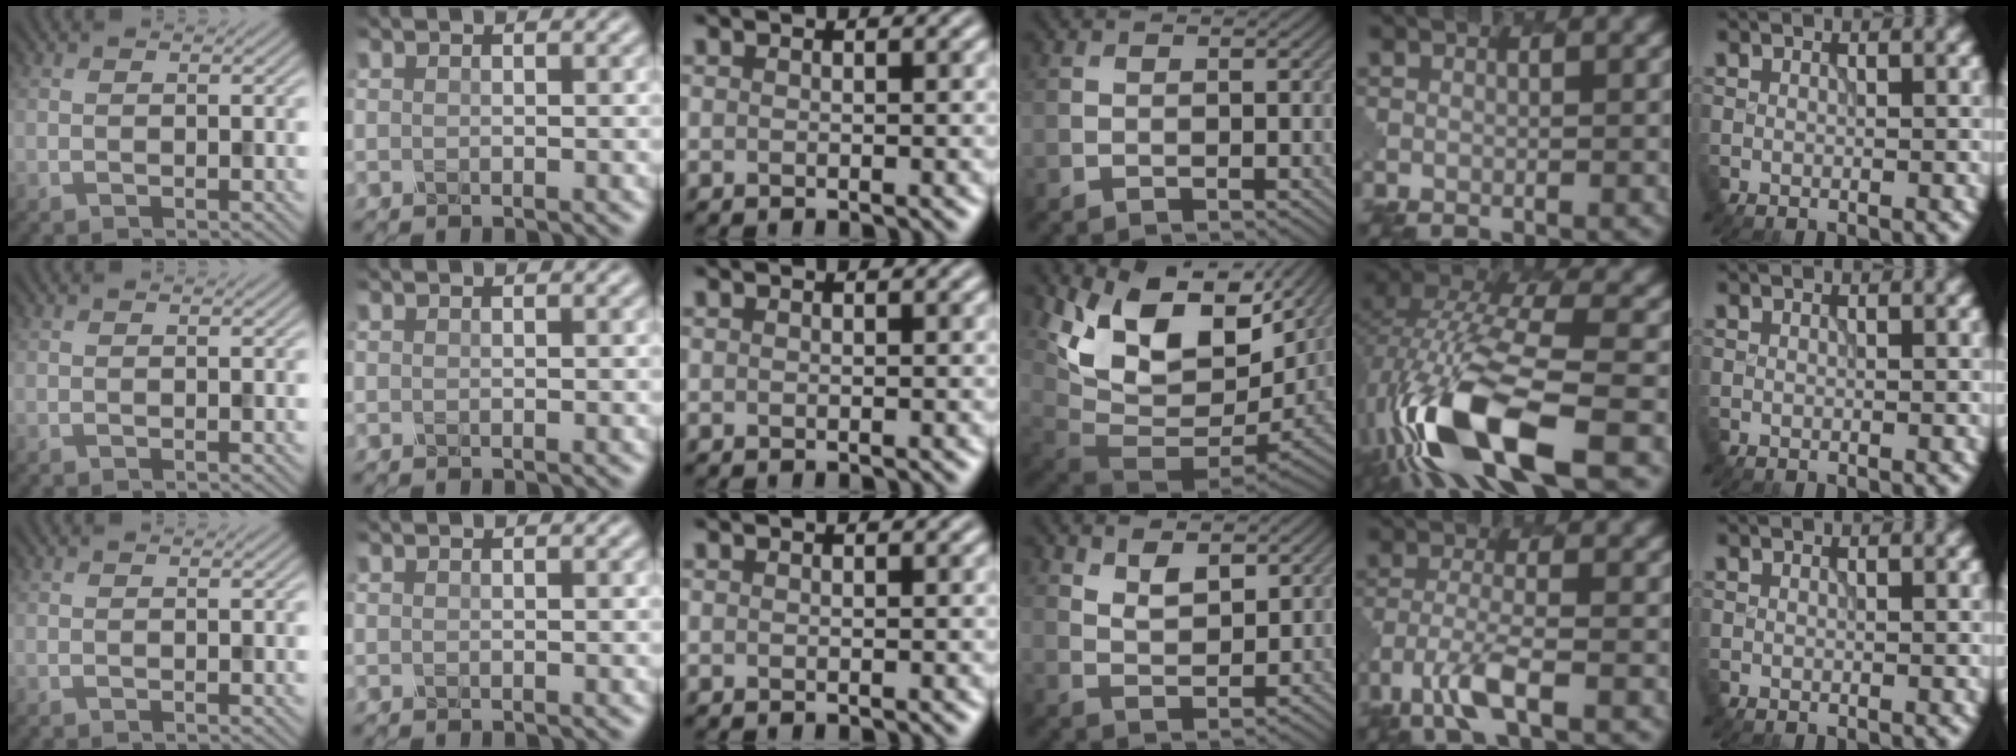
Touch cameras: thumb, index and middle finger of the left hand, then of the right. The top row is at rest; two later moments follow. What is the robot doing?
{"motion": "insert", "object": "pen bag"}